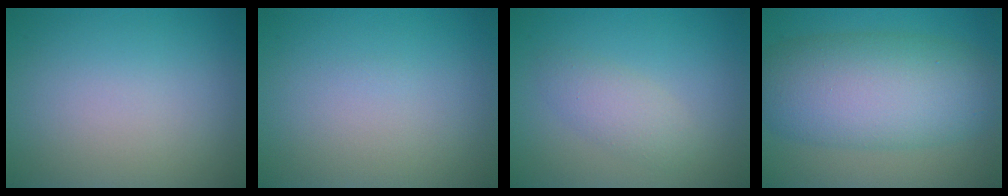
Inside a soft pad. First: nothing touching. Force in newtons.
{"total": 0.0}
{"total": 2.3, "press": 2.3, "slide": 0.1}
{"total": 9.8, "press": 9.8, "slide": 0.1}